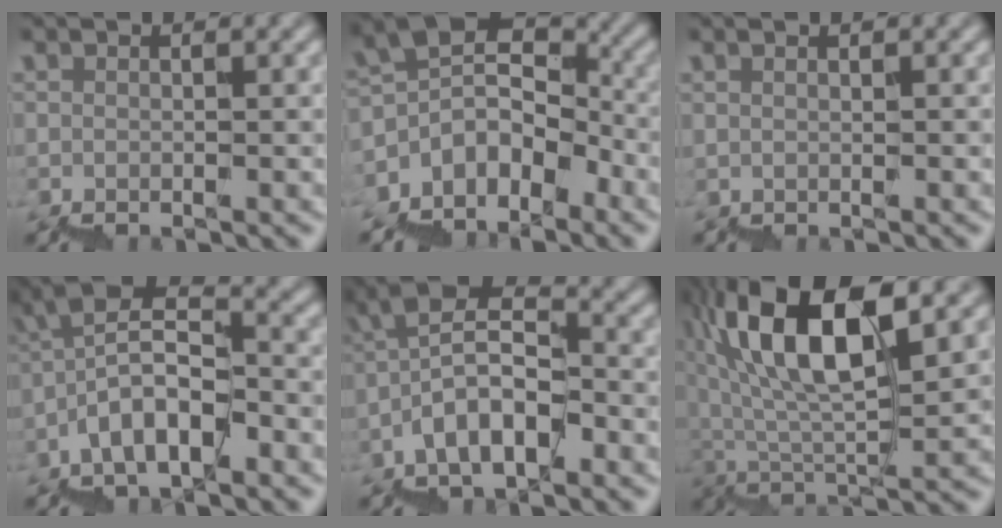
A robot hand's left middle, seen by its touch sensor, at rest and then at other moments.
{"total": 5.6, "force": [-2.9, 3.3, 3.4], "torque": [-0.053, 0.023, -0.061]}
{"total": 0.0}
{"total": 6.3, "force": [-2.2, 2.9, 5.2], "torque": [-0.094, 0.025, -0.040]}
{"total": 5.8, "force": [-1.8, 2.8, 4.7], "torque": [-0.087, 0.025, -0.035]}
{"total": 11.1, "force": [6.2, 3.0, 8.7], "torque": [-0.161, 0.027, 0.117]}